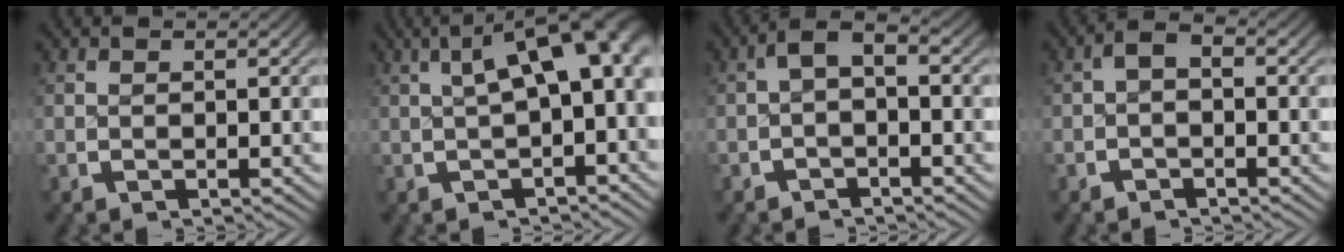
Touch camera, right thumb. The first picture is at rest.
{"total": 9.5, "force": [2.2, 4.6, 8.0], "torque": [-0.095, 0.025, 0.030]}
{"total": 2.9, "force": [-0.1, 1.7, 2.3], "torque": [-0.039, 0.006, -0.006]}
{"total": 2.1, "force": [-0.1, 1.4, 1.6], "torque": [-0.028, 0.006, -0.006]}